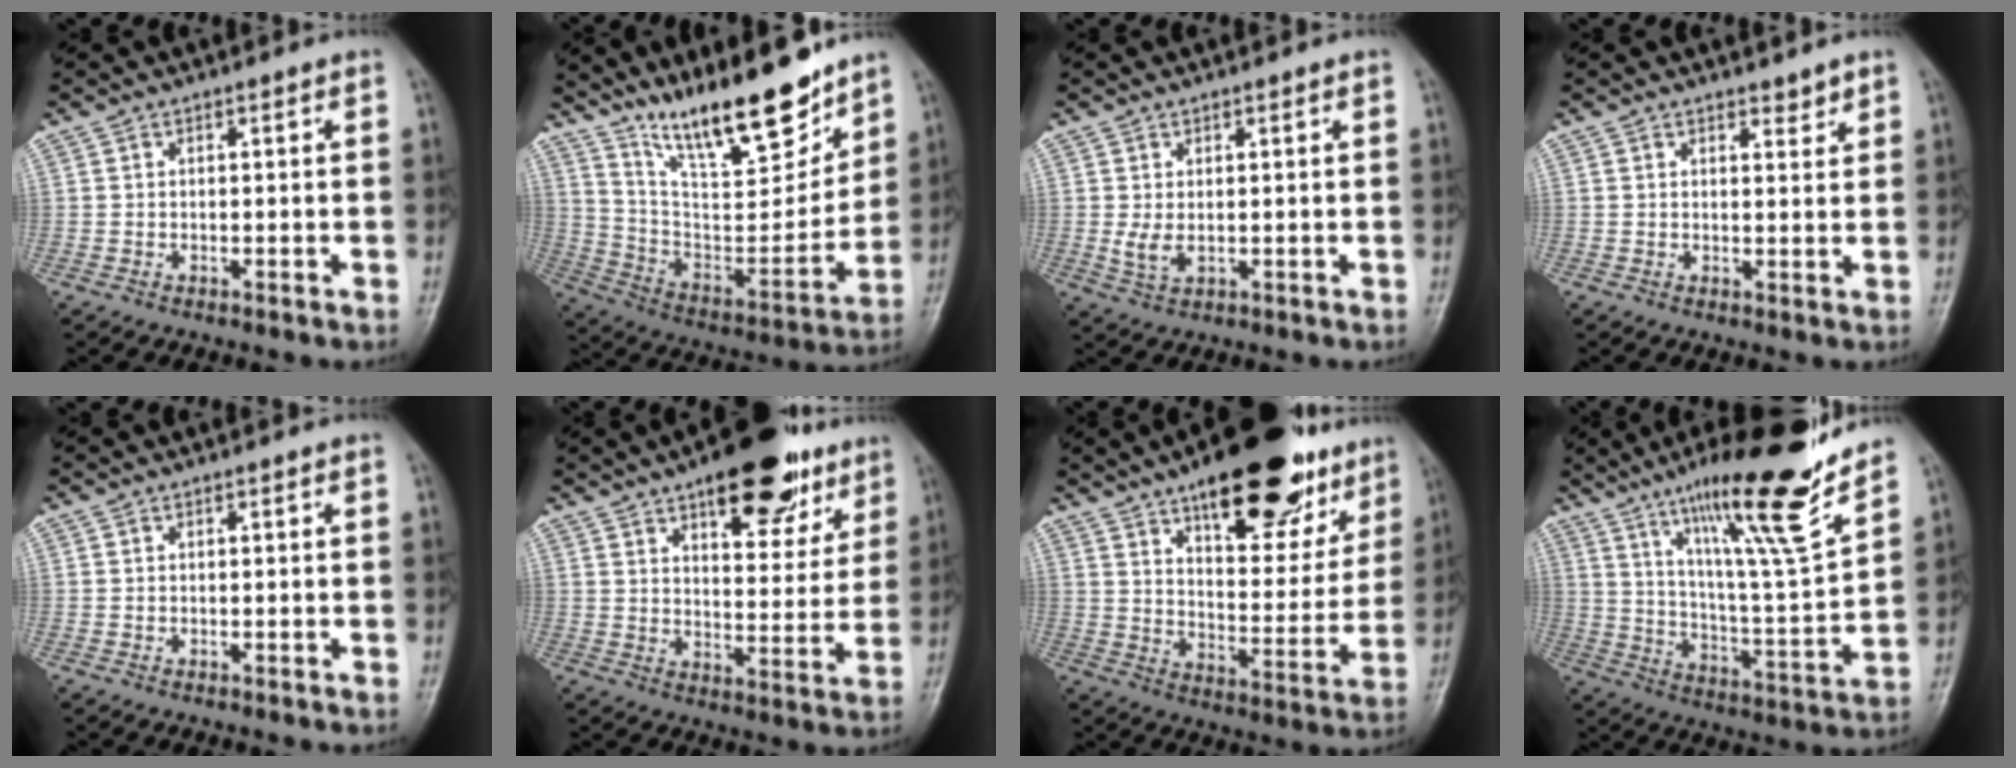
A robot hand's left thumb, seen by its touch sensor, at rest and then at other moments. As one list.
[{"total": 20.3, "force": [15.6, 5.1, 12.0], "torque": [-0.153, -0.095, 0.277]}, {"total": 3.4, "force": [0.7, 2.0, 2.6], "torque": [-0.048, -0.013, 0.018]}, {"total": 2.3, "force": [1.9, 1.0, 0.8], "torque": [0.004, -0.013, 0.025]}, {"total": 0.0}, {"total": 17.5, "force": [10.6, 7.7, 11.5], "torque": [-0.105, -0.045, 0.152]}, {"total": 24.2, "force": [15.1, 10.1, 16.0], "torque": [-0.180, -0.052, 0.225]}, {"total": 21.8, "force": [15.4, 2.3, 15.2], "torque": [-0.212, -0.084, 0.255]}]